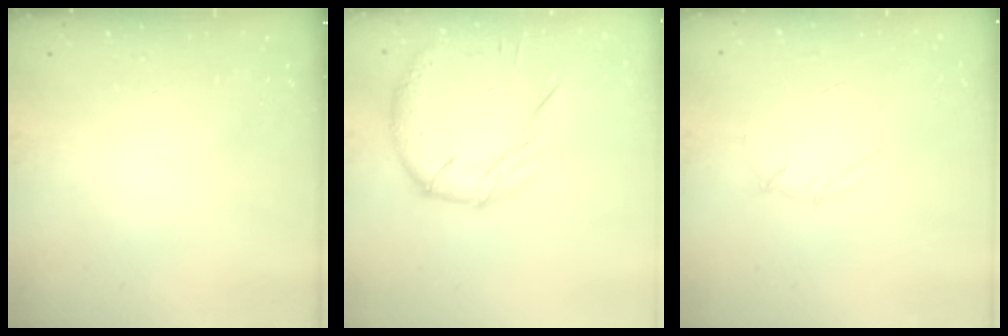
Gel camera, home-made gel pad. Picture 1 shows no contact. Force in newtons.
{"total": 12.5, "press": 12.4, "slide": 0.7}
{"total": 3.4, "press": 3.3, "slide": 0.8}